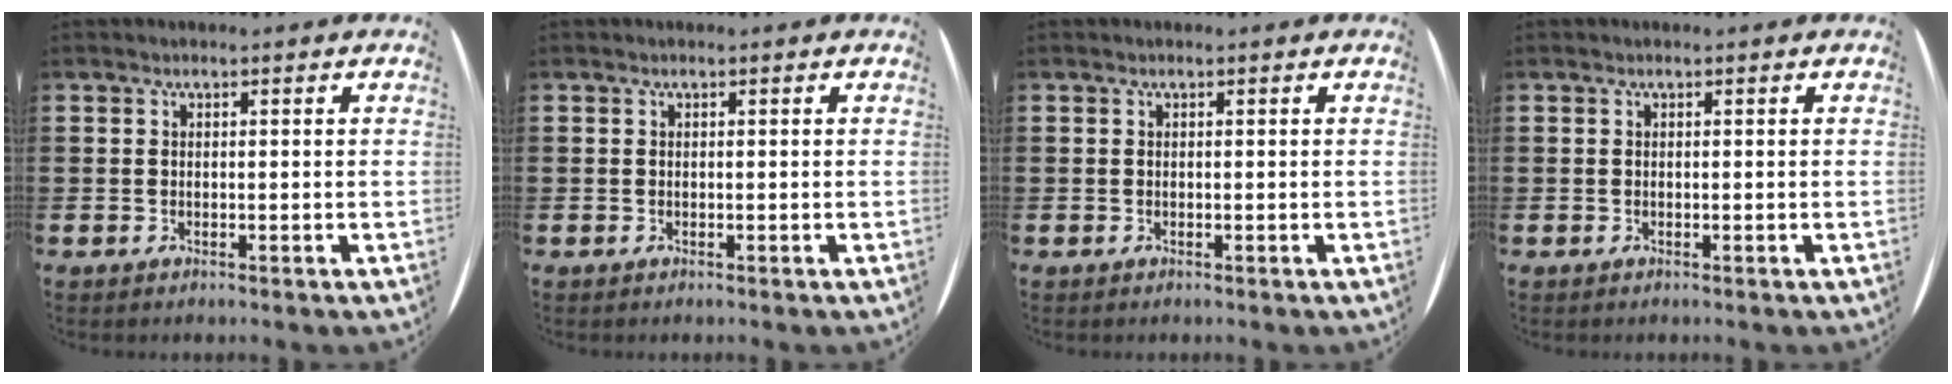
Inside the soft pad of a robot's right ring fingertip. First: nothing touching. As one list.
[{"total": 0.0}, {"total": 0.0}, {"total": 0.0}]